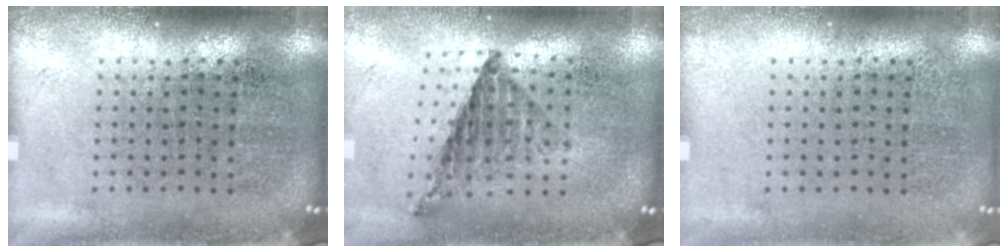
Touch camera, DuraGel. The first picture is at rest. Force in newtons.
{"total": 0.8, "press": 0.8, "slide": 0.0}
{"total": 0.0}